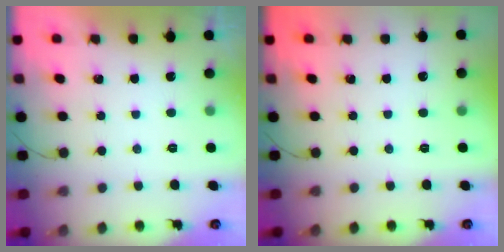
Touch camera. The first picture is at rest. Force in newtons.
{"total": 0.0}